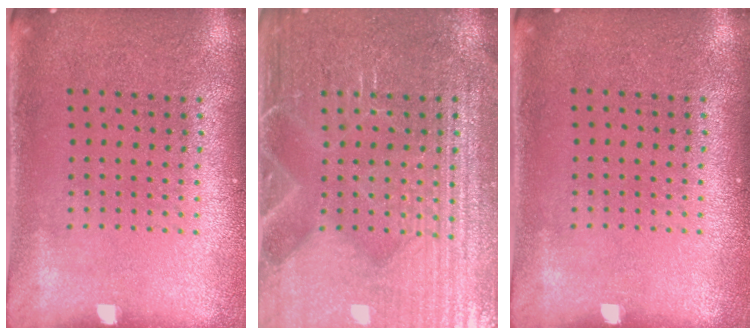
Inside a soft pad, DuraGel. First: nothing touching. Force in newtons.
{"total": 4.7, "press": 4.5, "slide": 1.1}
{"total": 0.0}